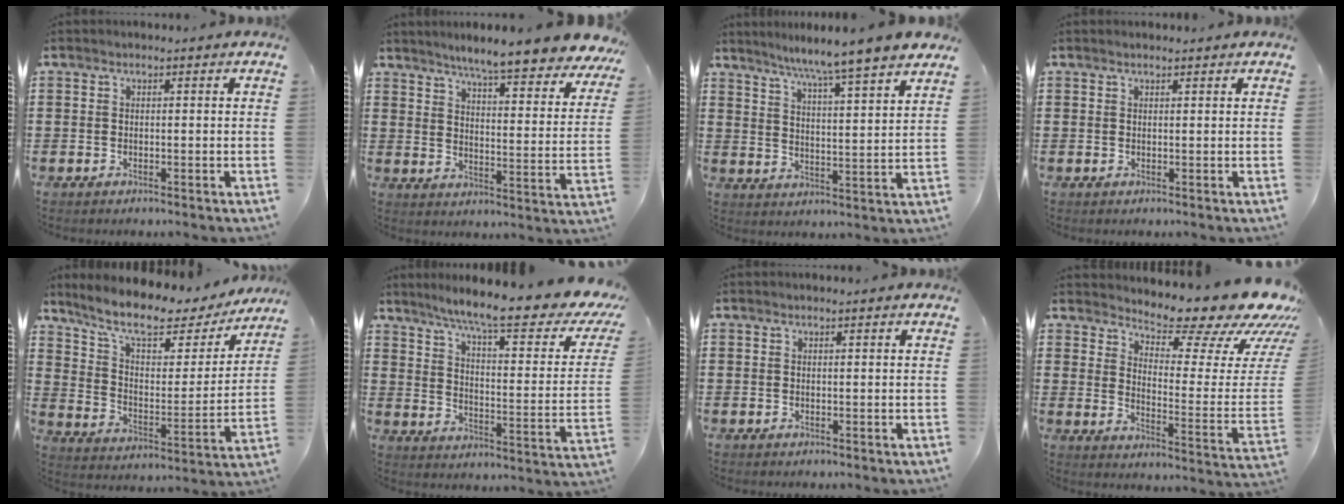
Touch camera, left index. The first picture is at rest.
{"total": 7.0, "force": [6.3, -0.7, 3.0], "torque": [-0.069, -0.053, 0.101]}
{"total": 6.1, "force": [5.4, -1.6, 2.3], "torque": [-0.066, -0.046, 0.085]}
{"total": 0.6, "force": [0.6, 0.1, 0.3], "torque": [-0.006, 0.000, 0.011]}
{"total": 9.3, "force": [7.4, 2.5, 5.0], "torque": [-0.121, -0.041, 0.123]}
{"total": 10.1, "force": [7.9, -0.1, 6.2], "torque": [-0.132, -0.055, 0.124]}
{"total": 0.0}
{"total": 11.9, "force": [10.2, 2.2, 5.8], "torque": [-0.088, -0.093, 0.165]}